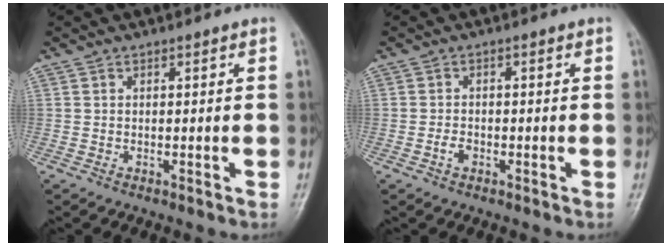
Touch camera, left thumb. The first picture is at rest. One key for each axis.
{"total": 1.8, "fx": -0.9, "fy": 1.2, "fz": 1.1, "tx": -0.019, "ty": 0.006, "tz": -0.019}